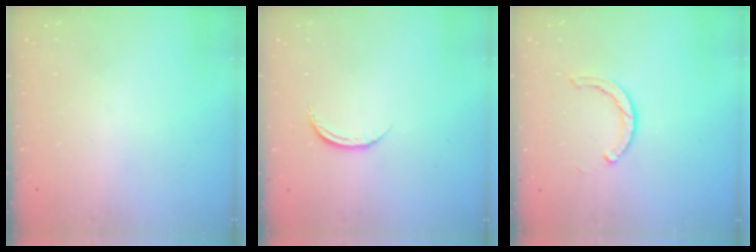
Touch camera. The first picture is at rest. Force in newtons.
{"total": 5.0, "press": 4.9, "slide": 0.6}
{"total": 3.5, "press": 3.4, "slide": 0.5}